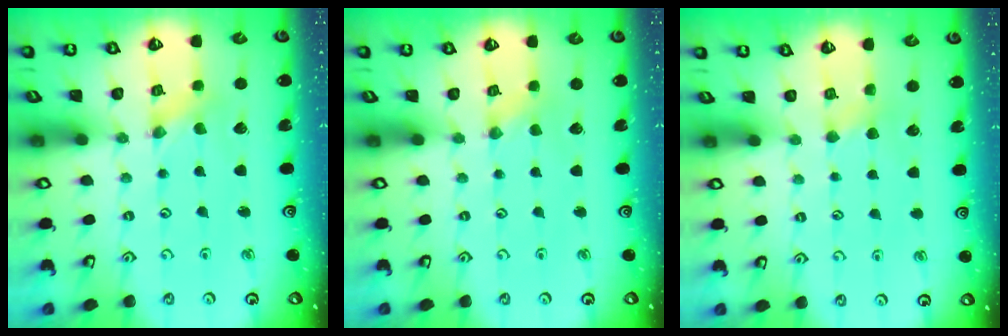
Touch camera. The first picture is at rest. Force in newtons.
{"total": 1.5, "press": 1.5, "slide": 0.3}
{"total": 2.4, "press": 2.3, "slide": 0.5}